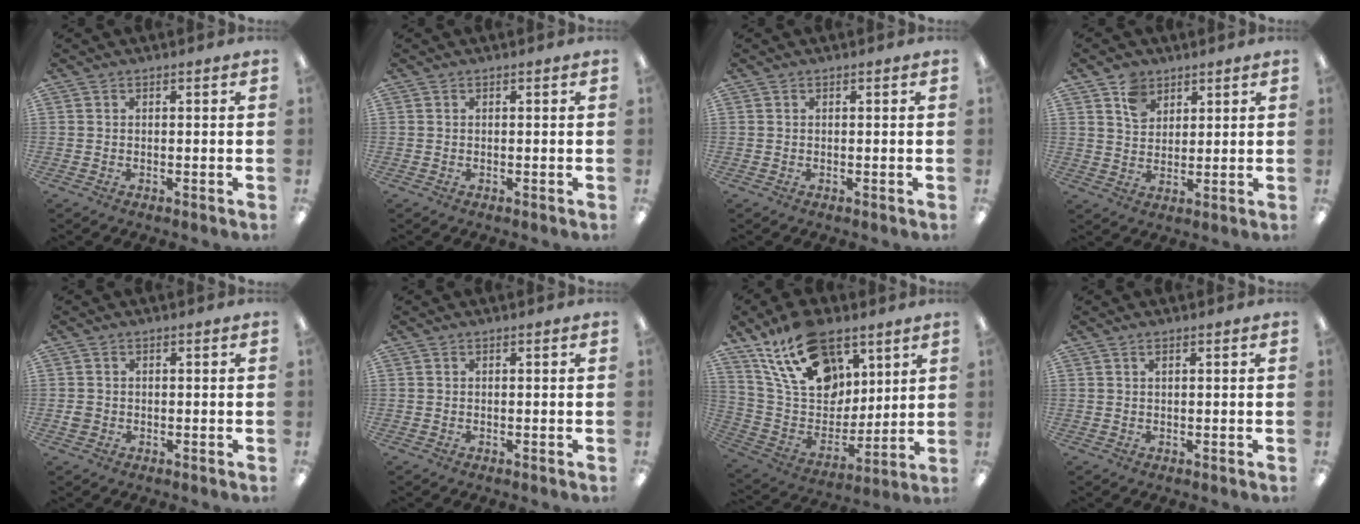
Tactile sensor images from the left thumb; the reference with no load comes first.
{"total": 0.0}
{"total": 0.0}
{"total": 6.3, "force": [4.1, 4.4, 1.9], "torque": [-0.030, -0.010, 0.076]}
{"total": 1.6, "force": [-0.3, 1.6, 0.5], "torque": [-0.009, 0.004, -0.006]}
{"total": 0.0}
{"total": 22.1, "force": [13.0, 13.2, 12.0], "torque": [-0.215, -0.054, 0.238]}
{"total": 0.8, "force": [0.5, 0.3, 0.5], "torque": [-0.013, 0.001, 0.009]}